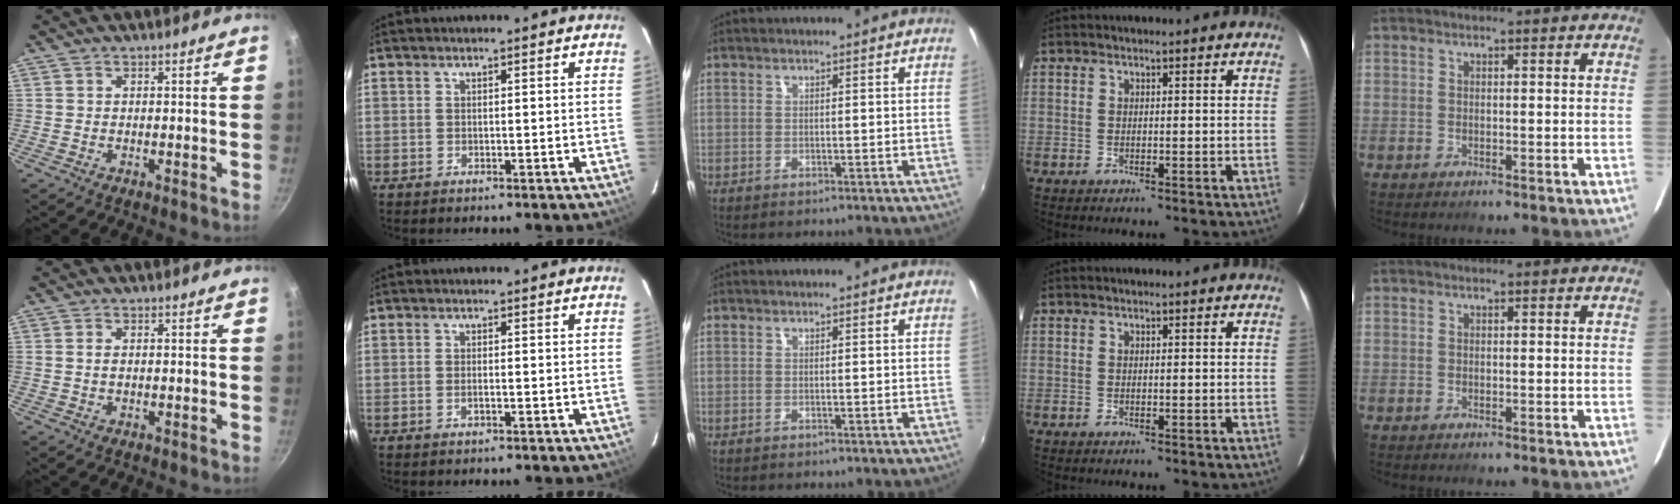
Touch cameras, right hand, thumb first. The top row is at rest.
{"thumb": {"total": 1.2, "force": [0.1, 0.7, 1.0], "torque": [-0.019, 0.002, 0.000]}, "index": {"total": 1.1, "force": [-0.4, 0.3, 1.0], "torque": [-0.020, 0.000, -0.007]}}